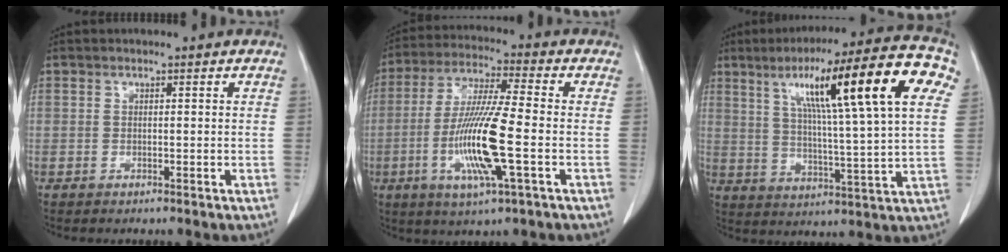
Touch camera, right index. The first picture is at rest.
{"total": 13.5, "force": [-3.2, 0.6, 13.1], "torque": [-0.265, -0.014, -0.065]}
{"total": 21.9, "force": [8.4, 0.8, 20.2], "torque": [-0.299, 0.032, 0.120]}